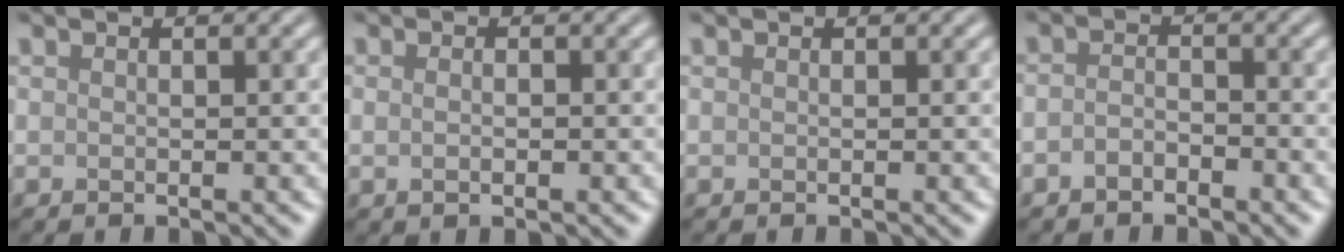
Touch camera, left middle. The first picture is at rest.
{"total": 1.5, "force": [0.2, 0.8, 1.3], "torque": [-0.016, 0.000, -0.006]}
{"total": 0.0}
{"total": 1.6, "force": [-1.1, 0.8, 0.9], "torque": [-0.018, 0.002, -0.025]}